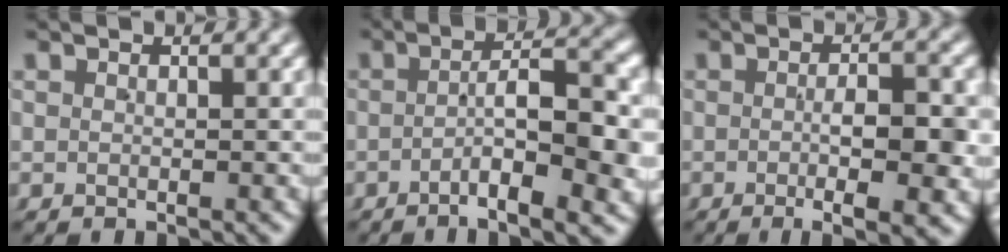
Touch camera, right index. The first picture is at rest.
{"total": 6.1, "force": [-2.7, 1.1, 5.4], "torque": [-0.077, -0.004, -0.038]}
{"total": 6.3, "force": [-1.7, 1.4, 5.9], "torque": [-0.078, -0.007, -0.025]}